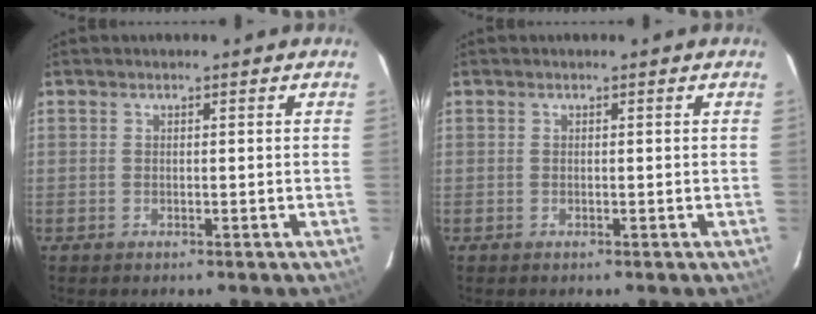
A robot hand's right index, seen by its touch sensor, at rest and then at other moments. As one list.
[{"total": 0.0}]